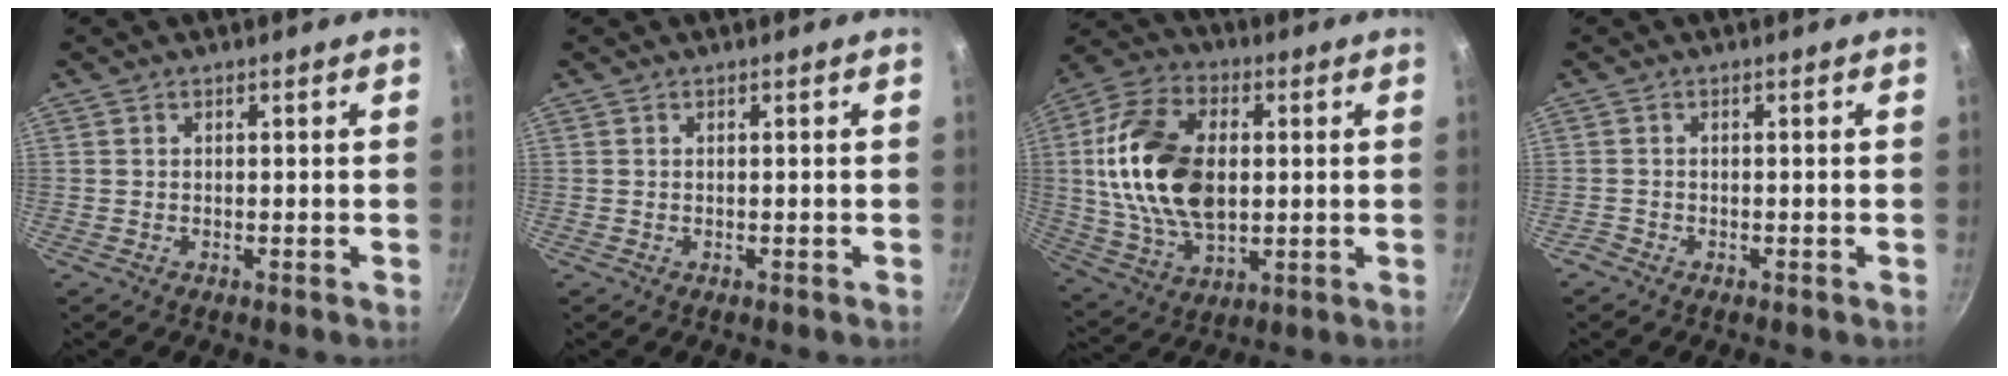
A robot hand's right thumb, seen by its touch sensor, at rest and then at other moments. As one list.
[{"total": 0.0}, {"total": 20.9, "force": [1.7, 13.0, 16.2], "torque": [-0.293, 0.006, 0.029]}, {"total": 1.1, "force": [-0.9, 0.6, 0.2], "torque": [-0.011, 0.010, -0.019]}]